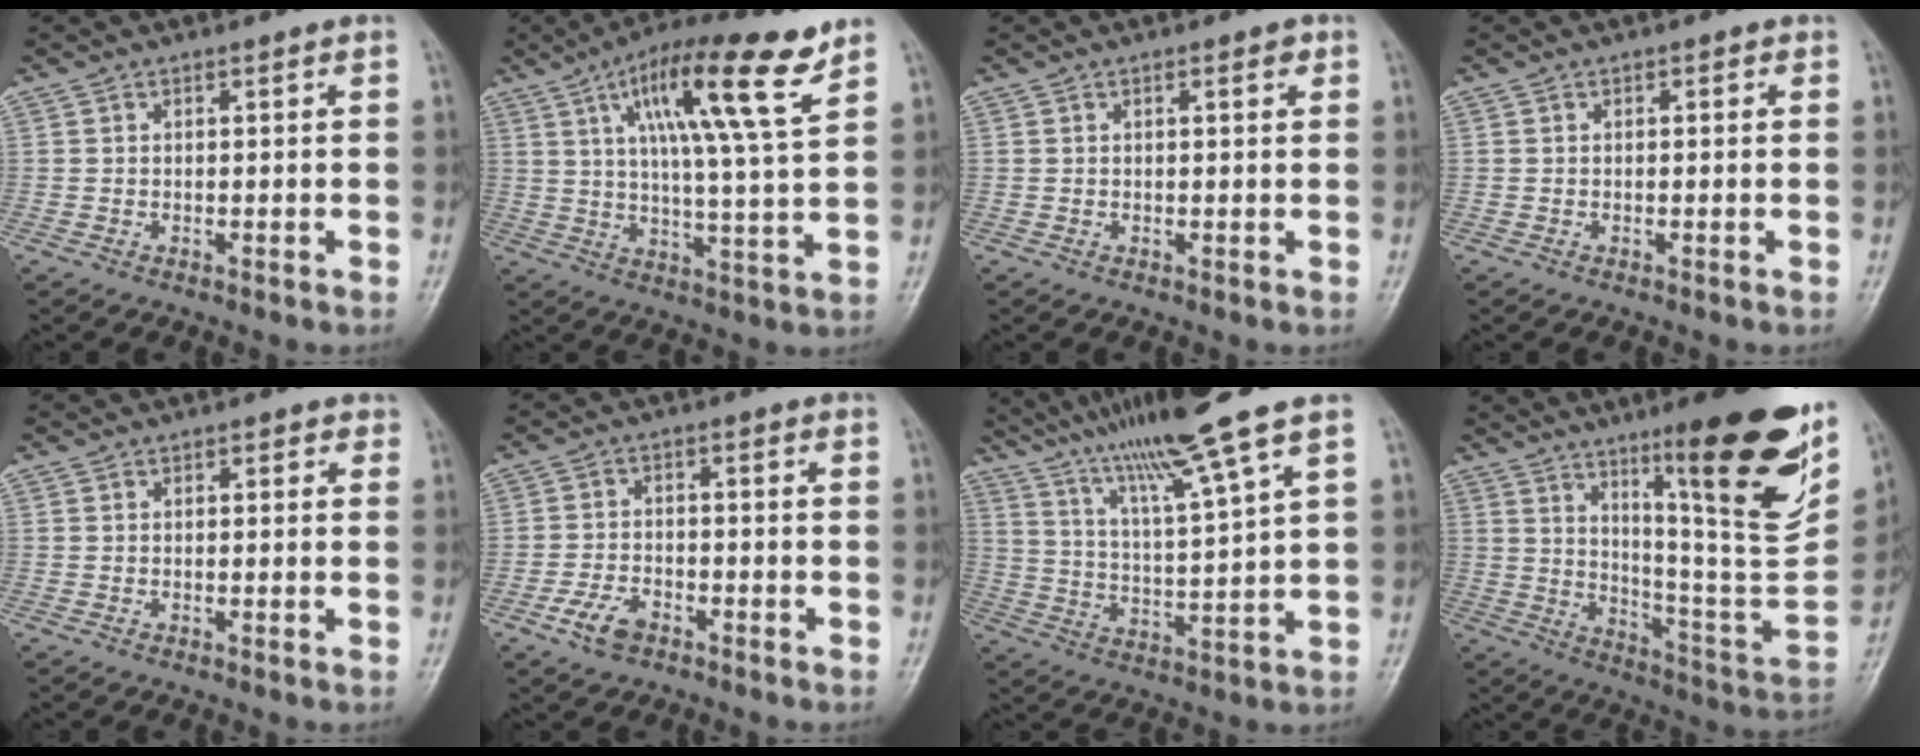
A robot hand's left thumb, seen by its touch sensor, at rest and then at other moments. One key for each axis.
{"total": 16.5, "fx": 8.5, "fy": 2.4, "fz": 13.9, "tx": -0.228, "ty": -0.023, "tz": 0.139}
{"total": 1.5, "fx": 0.7, "fy": 0.5, "fz": 1.2, "tx": -0.014, "ty": 0.002, "tz": 0.006}
{"total": 0.6, "fx": 0.2, "fy": 0.4, "fz": 0.4, "tx": -0.001, "ty": 0.003, "tz": -0.002}
{"total": 1.1, "fx": 0.4, "fy": 0.8, "fz": 0.7, "tx": 0.004, "ty": 0.003, "tz": -0.001}
{"total": 5.2, "fx": -3.2, "fy": 3.0, "fz": 2.9, "tx": -0.053, "ty": 0.017, "tz": -0.060}
{"total": 15.4, "fx": 11.2, "fy": -0.7, "fz": 10.6, "tx": -0.183, "ty": -0.042, "tz": 0.199}
{"total": 25.7, "fx": 13.7, "fy": 4.8, "fz": 21.2, "tx": -0.270, "ty": -0.064, "tz": 0.216}